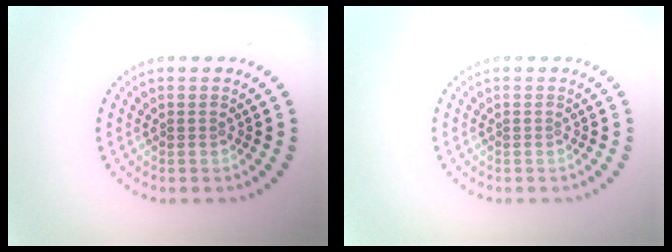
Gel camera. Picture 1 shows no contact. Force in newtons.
{"total": 0.0}